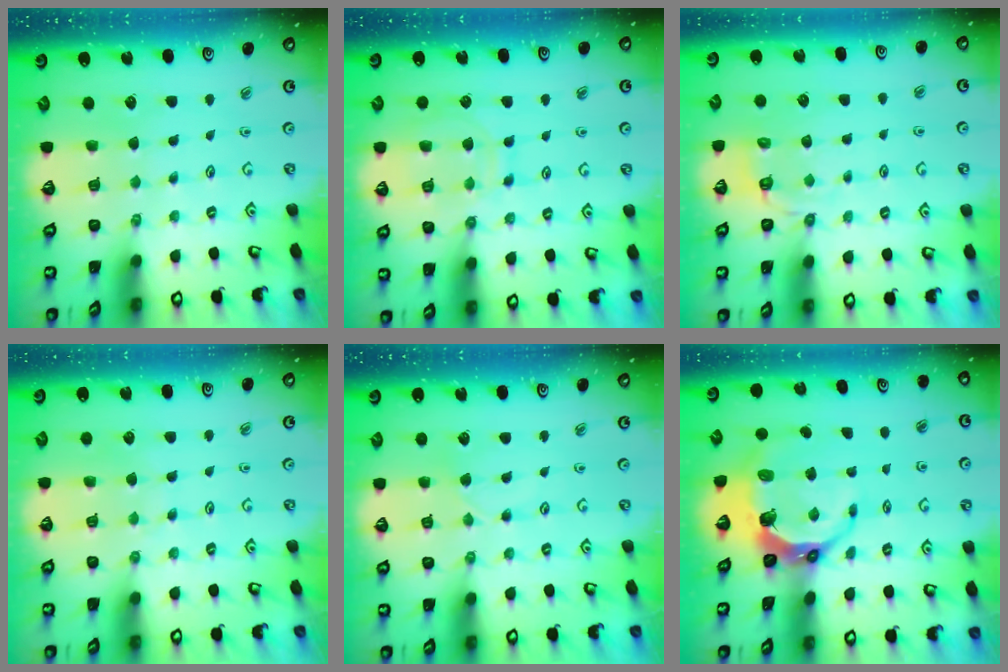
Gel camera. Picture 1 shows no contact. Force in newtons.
{"total": 10.7, "press": 10.7, "slide": 1.0}
{"total": 2.7, "press": 1.4, "slide": 2.3}
{"total": 2.6, "press": 2.6, "slide": 0.3}
{"total": 2.0, "press": 2.0, "slide": 0.2}
{"total": 9.1, "press": 7.6, "slide": 5.1}